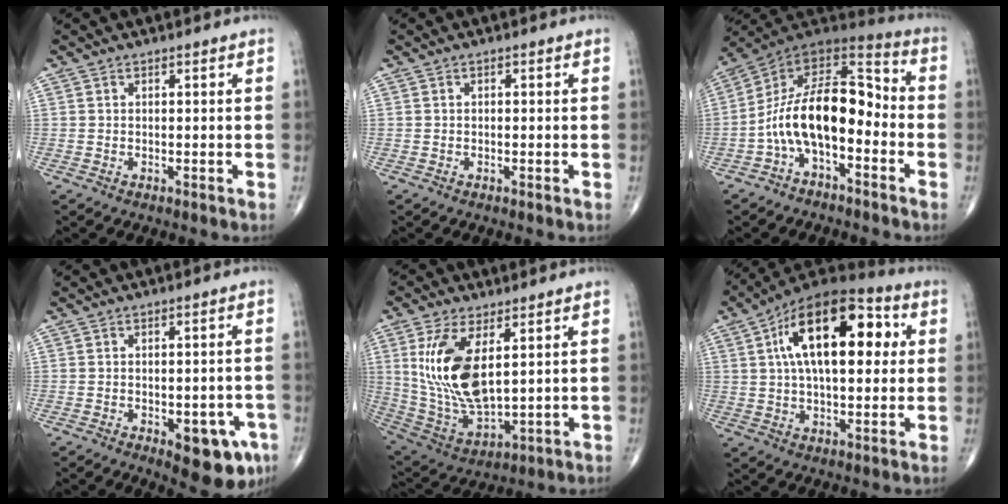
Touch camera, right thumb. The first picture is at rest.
{"total": 0.0}
{"total": 16.2, "force": [-4.1, 8.1, 13.4], "torque": [-0.212, 0.082, -0.082]}
{"total": 10.2, "force": [-4.4, 4.5, 8.0], "torque": [-0.076, 0.012, -0.046]}
{"total": 16.1, "force": [4.1, 7.3, 13.7], "torque": [-0.274, -0.024, 0.097]}
{"total": 22.1, "force": [5.3, 10.7, 18.5], "torque": [-0.278, 0.019, 0.073]}